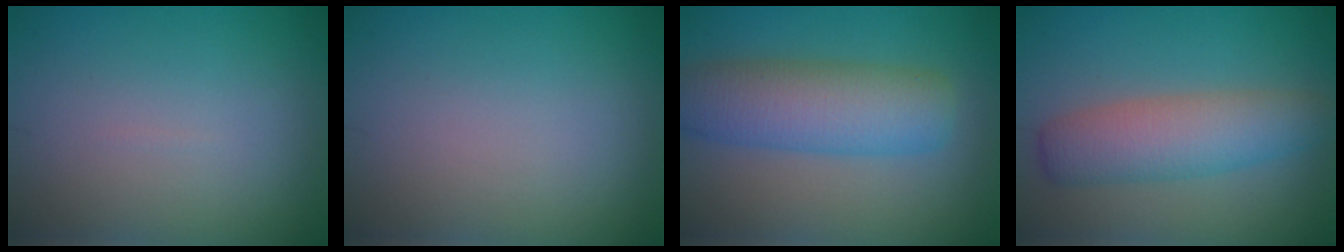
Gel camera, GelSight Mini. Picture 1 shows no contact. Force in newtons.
{"total": 0.0}
{"total": 6.5, "press": 6.5, "slide": 0.2}
{"total": 4.9, "press": 4.9, "slide": 0.1}